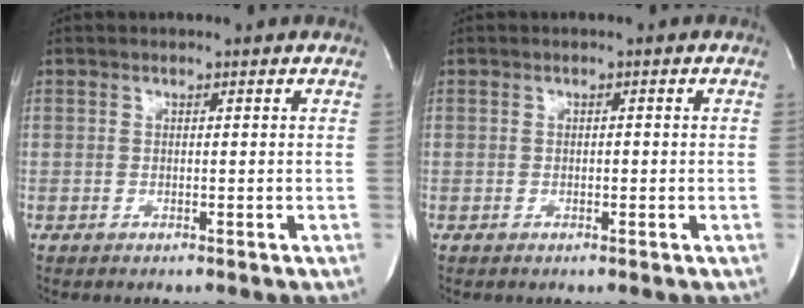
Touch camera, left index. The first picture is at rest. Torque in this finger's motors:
{"motor_torque": [-0.03, -0.01, -0.01, -0.01]}